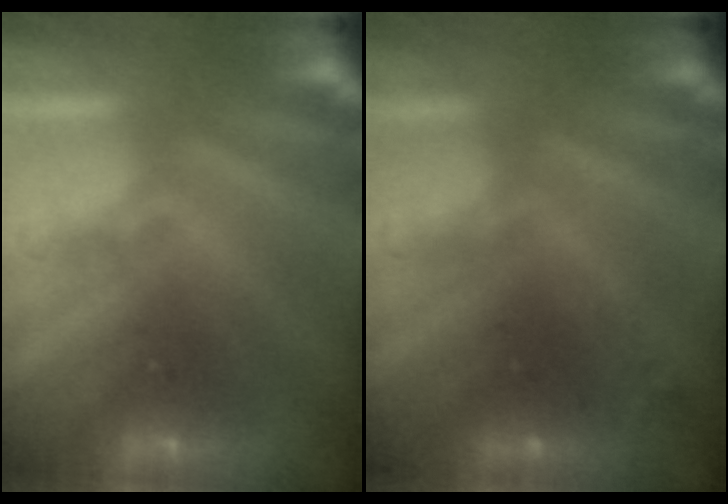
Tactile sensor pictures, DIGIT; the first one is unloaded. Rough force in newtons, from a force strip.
{"total": 2.7}